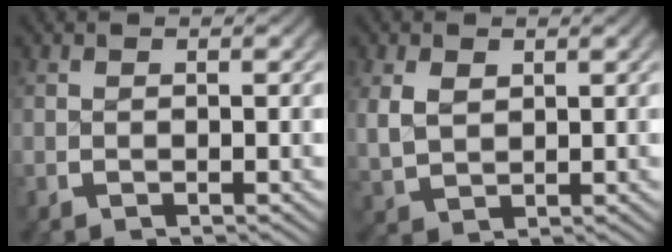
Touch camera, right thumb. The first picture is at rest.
{"total": 2.9, "force": [1.2, 2.0, 1.7], "torque": [-0.035, -0.008, 0.037]}